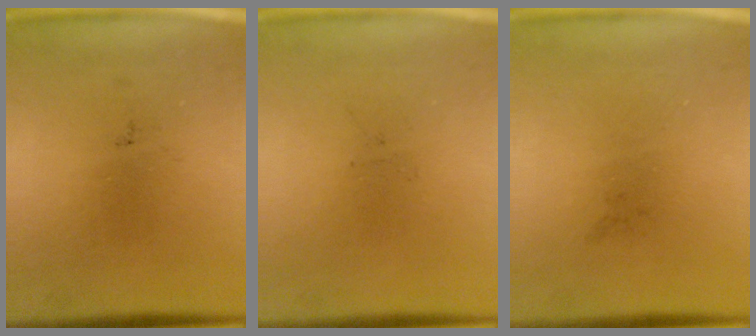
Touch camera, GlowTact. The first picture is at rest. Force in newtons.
{"total": 0.0}
{"total": 0.0}